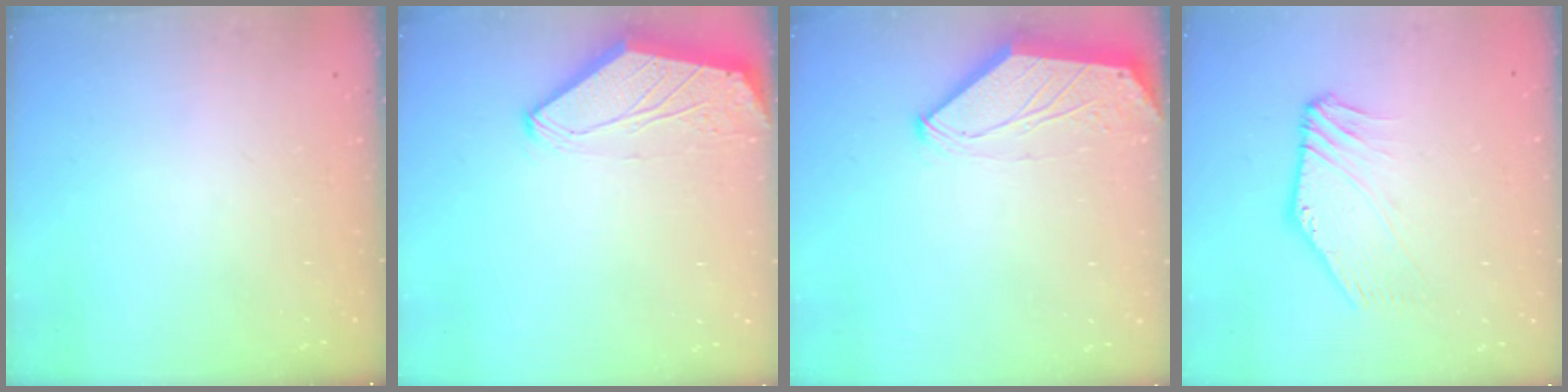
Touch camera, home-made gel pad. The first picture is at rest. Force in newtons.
{"total": 0.0}
{"total": 0.0}
{"total": 2.8, "press": 2.8, "slide": 0.3}